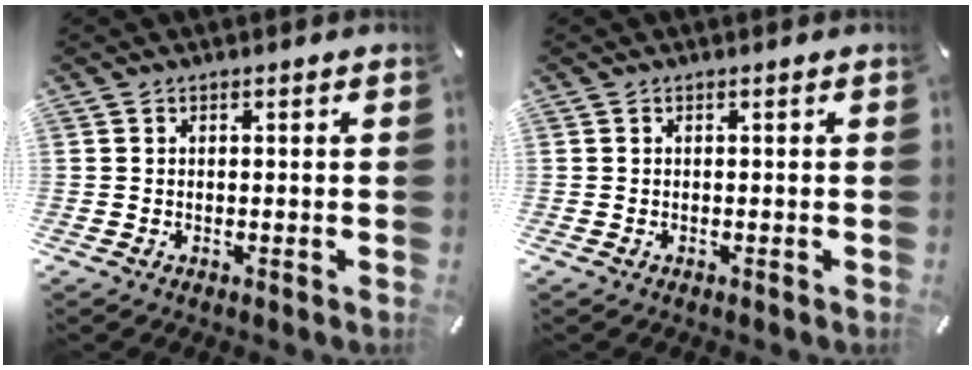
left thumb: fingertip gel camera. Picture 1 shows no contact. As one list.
[{"total": 0.0}]